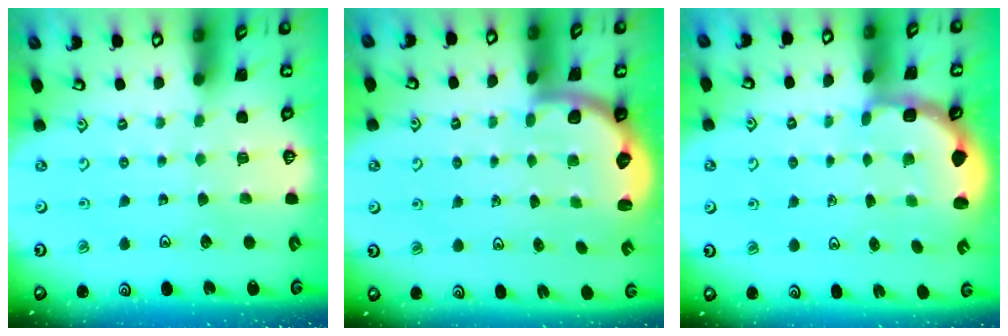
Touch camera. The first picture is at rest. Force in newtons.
{"total": 2.7, "press": 2.0, "slide": 1.7}
{"total": 2.7, "press": 2.1, "slide": 1.7}